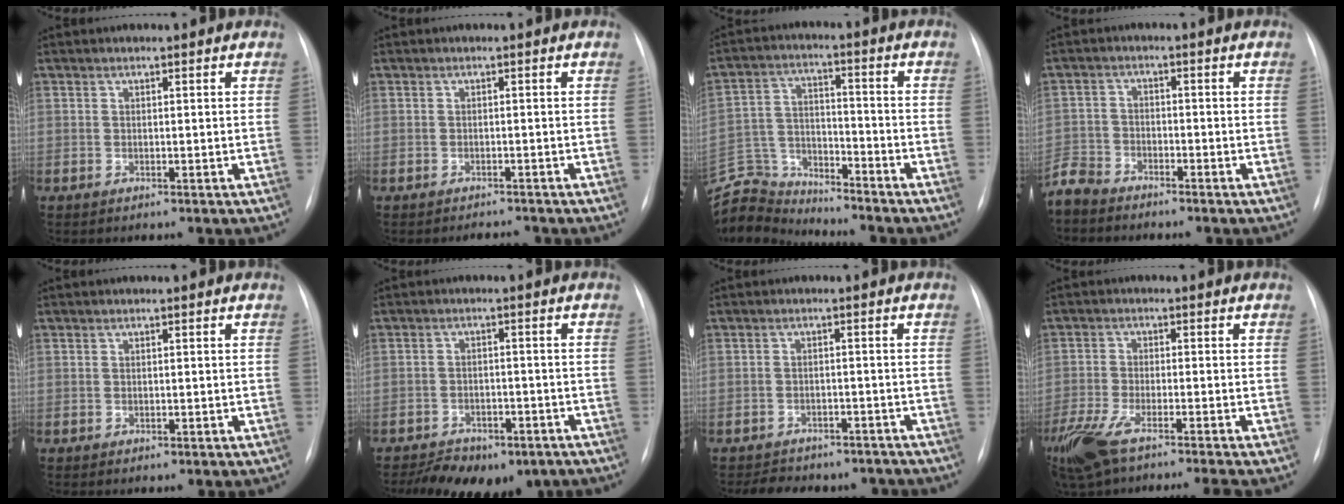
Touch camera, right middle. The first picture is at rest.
{"total": 1.5, "force": [-1.5, 0.2, 0.1], "torque": [-0.001, -0.006, -0.015]}
{"total": 15.2, "force": [-14.8, 3.2, 1.6], "torque": [-0.038, 0.044, -0.250]}
{"total": 5.0, "force": [-4.8, 1.5, 0.2], "torque": [-0.002, -0.012, -0.099]}
{"total": 0.0}
{"total": 11.9, "force": [-8.8, 6.0, 5.4], "torque": [-0.079, 0.005, -0.117]}
{"total": 10.6, "force": [-9.2, 4.6, 2.6], "torque": [-0.043, 0.012, -0.104]}
{"total": 11.9, "force": [-9.2, 1.0, 7.4], "torque": [-0.144, -0.025, -0.159]}